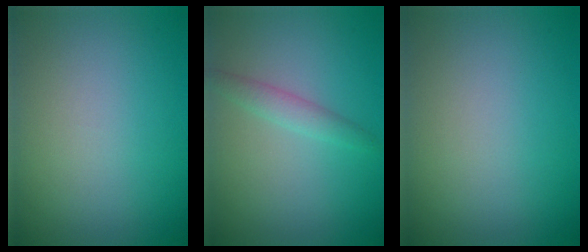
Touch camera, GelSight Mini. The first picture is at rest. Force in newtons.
{"total": 1.6, "press": 1.6, "slide": 0.1}
{"total": 0.0}